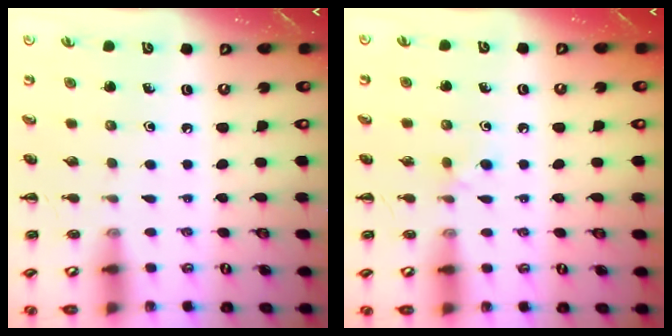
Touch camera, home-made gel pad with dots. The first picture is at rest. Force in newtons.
{"total": 2.8, "press": 2.6, "slide": 1.1}